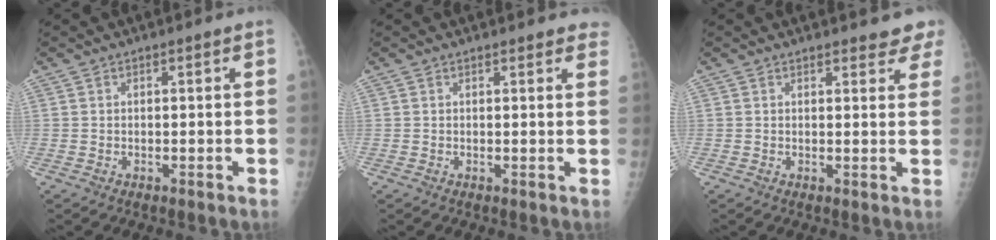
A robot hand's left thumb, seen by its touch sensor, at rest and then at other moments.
{"total": 3.1, "force": [2.8, 1.1, 0.7], "torque": [0.018, -0.009, 0.014]}
{"total": 4.3, "force": [3.8, 1.5, 1.1], "torque": [0.017, -0.017, 0.029]}